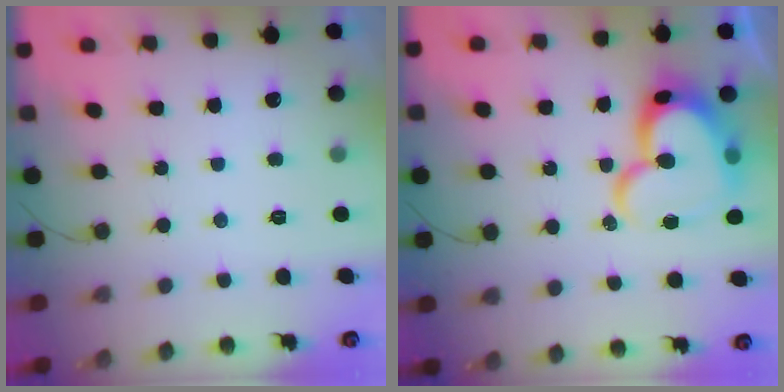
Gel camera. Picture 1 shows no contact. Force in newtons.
{"total": 20.2, "press": 20.1, "slide": 2.3}